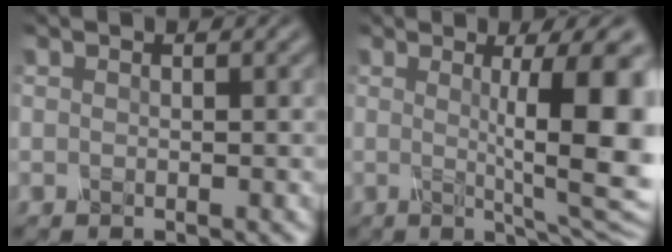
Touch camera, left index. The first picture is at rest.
{"total": 11.0, "force": [1.1, 2.5, 10.7], "torque": [-0.121, 0.002, 0.017]}